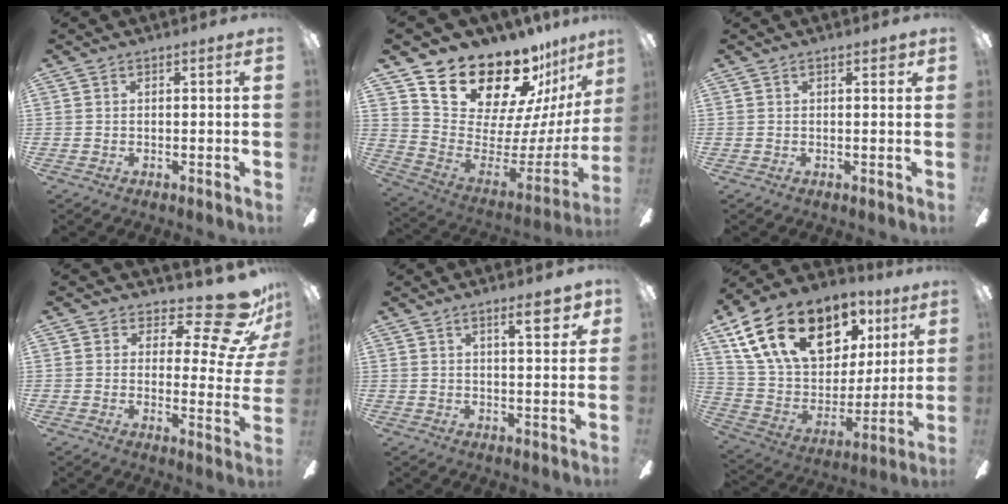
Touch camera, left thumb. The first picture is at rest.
{"total": 23.7, "force": [19.6, 9.8, 9.0], "torque": [-0.147, -0.149, 0.365]}
{"total": 1.9, "force": [1.0, 0.5, 1.5], "torque": [-0.025, -0.001, 0.014]}
{"total": 14.7, "force": [10.4, 4.9, 9.2], "torque": [-0.124, -0.079, 0.173]}
{"total": 7.1, "force": [4.1, 2.0, 5.4], "torque": [-0.058, -0.021, 0.057]}
{"total": 25.0, "force": [14.3, 14.4, 14.5], "torque": [-0.260, -0.064, 0.266]}